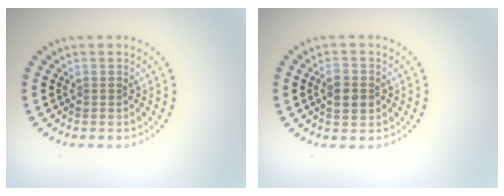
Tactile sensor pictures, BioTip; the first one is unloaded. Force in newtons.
{"total": 2.9, "press": 2.9, "slide": 0.1}